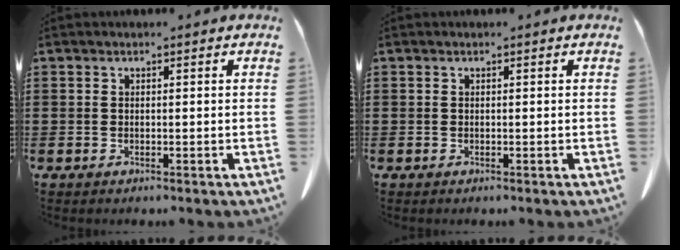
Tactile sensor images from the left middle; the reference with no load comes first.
{"total": 0.0}